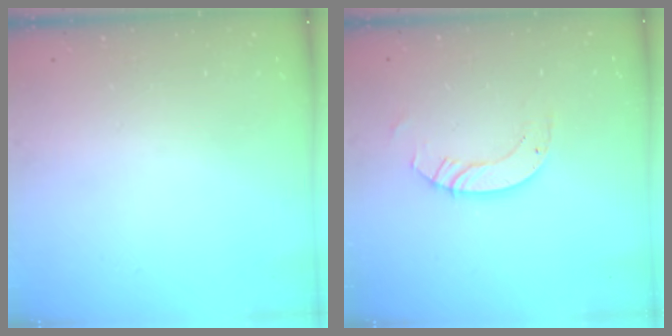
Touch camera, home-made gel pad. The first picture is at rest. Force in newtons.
{"total": 6.2, "press": 6.2, "slide": 0.6}